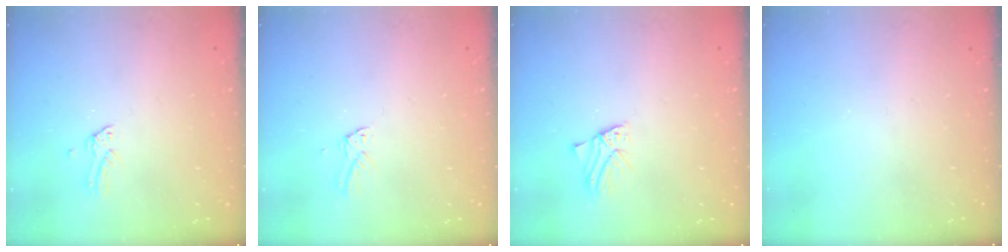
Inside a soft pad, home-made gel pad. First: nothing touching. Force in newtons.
{"total": 1.5, "press": 1.5, "slide": 0.1}
{"total": 1.2, "press": 1.2, "slide": 0.1}
{"total": 0.0}